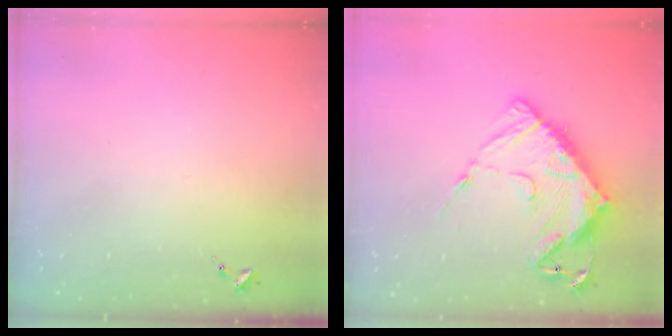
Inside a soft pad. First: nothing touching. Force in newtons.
{"total": 16.9, "press": 16.8, "slide": 1.8}